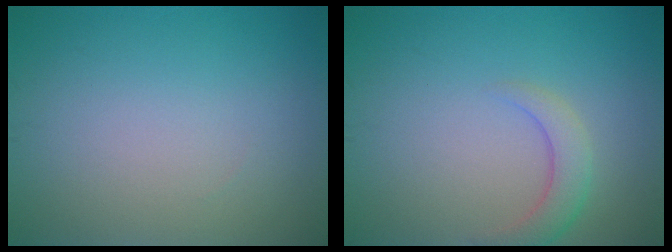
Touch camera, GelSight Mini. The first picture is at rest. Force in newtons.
{"total": 2.5, "press": 2.5, "slide": 0.2}